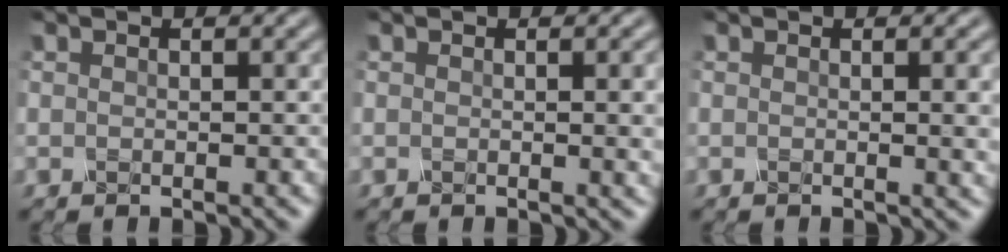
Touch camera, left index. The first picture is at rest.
{"total": 3.1, "force": [0.2, 1.0, 2.9], "torque": [-0.023, 0.005, 0.000]}
{"total": 3.6, "force": [0.3, 1.2, 3.3], "torque": [-0.026, 0.004, 0.003]}